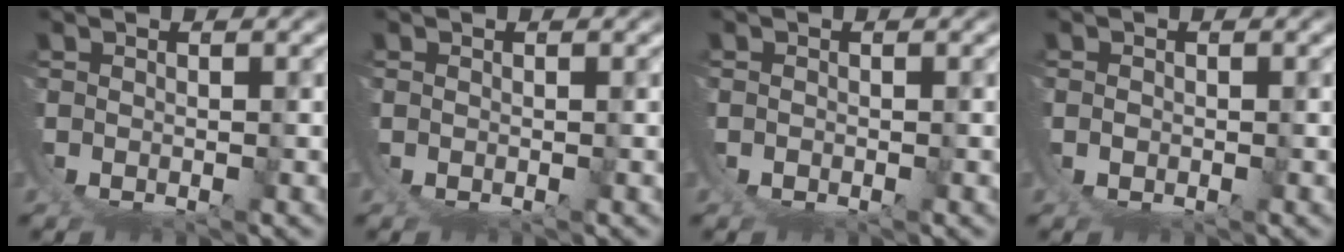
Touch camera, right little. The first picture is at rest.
{"total": 0.0}
{"total": 0.8, "force": [0.1, 0.8, 0.2], "torque": [-0.006, 0.001, 0.000]}
{"total": 1.1, "force": [0.4, 1.0, 0.2], "torque": [-0.007, 0.002, 0.004]}